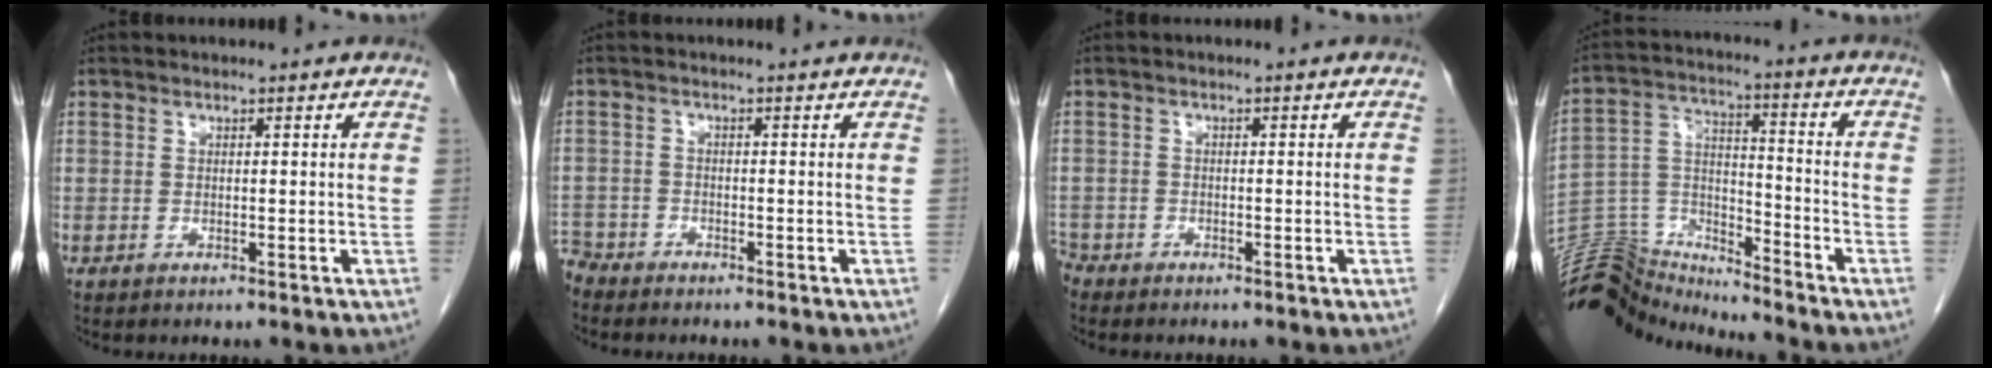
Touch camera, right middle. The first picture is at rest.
{"total": 3.7, "force": [-3.3, 1.5, 0.4], "torque": [-0.001, -0.001, -0.061]}
{"total": 2.8, "force": [-2.5, 1.2, 0.2], "torque": [-0.009, -0.002, -0.048]}
{"total": 11.7, "force": [-11.7, 0.8, -0.6], "torque": [0.002, 0.054, -0.221]}